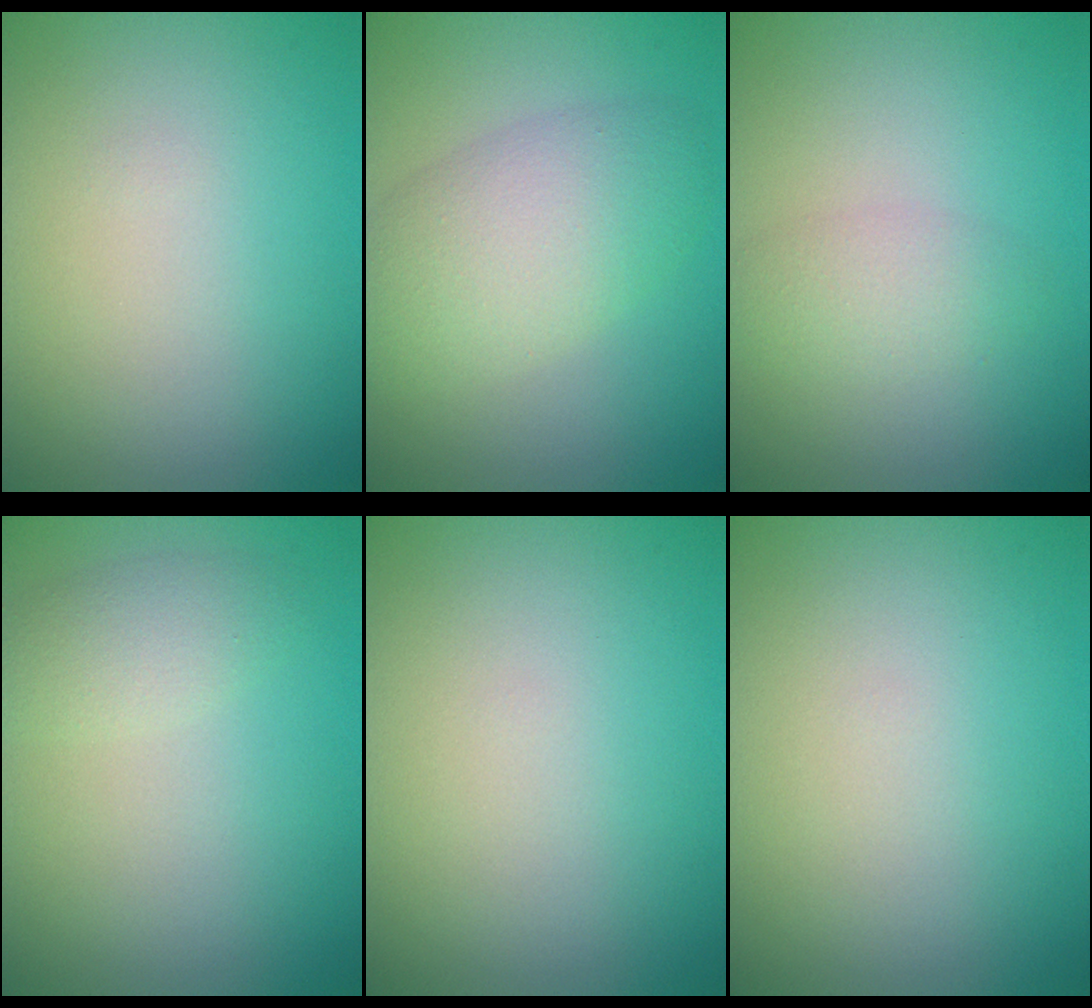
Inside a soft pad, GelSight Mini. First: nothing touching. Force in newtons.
{"total": 5.7, "press": 5.7, "slide": 0.1}
{"total": 2.0, "press": 2.0, "slide": 0.0}
{"total": 2.1, "press": 2.1, "slide": 0.2}
{"total": 0.0}
{"total": 0.0}